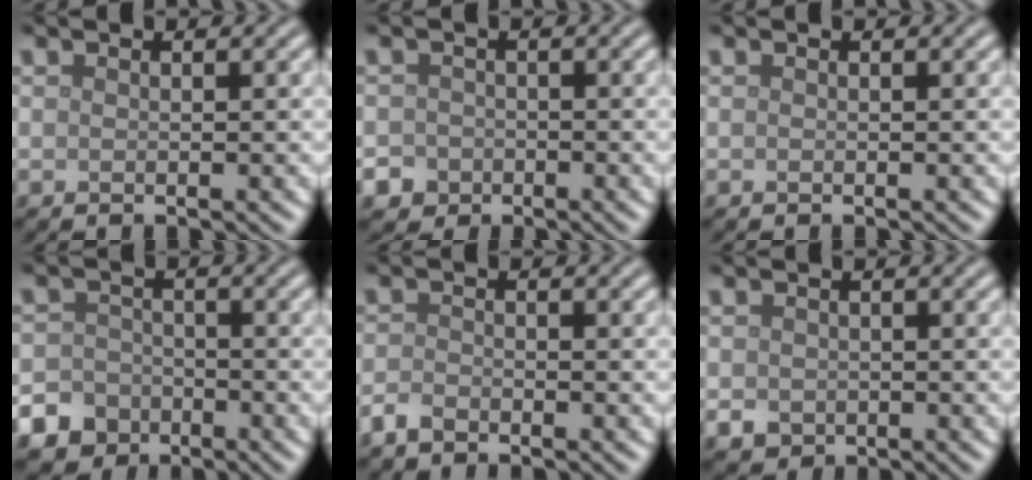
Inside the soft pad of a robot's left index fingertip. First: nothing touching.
{"total": 2.7, "force": [-1.5, 2.3, 0.2], "torque": [0.016, 0.000, -0.027]}
{"total": 0.0}
{"total": 6.6, "force": [-4.2, 5.0, 0.9], "torque": [-0.002, -0.019, -0.085]}
{"total": 1.5, "force": [-1.2, 0.6, 0.6], "torque": [-0.011, 0.001, -0.029]}
{"total": 1.7, "force": [-0.4, 1.5, 0.6], "torque": [-0.009, -0.008, -0.009]}